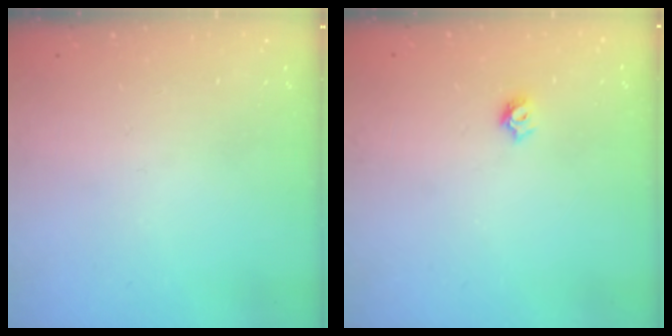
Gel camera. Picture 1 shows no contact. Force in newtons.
{"total": 4.8, "press": 4.8, "slide": 0.6}